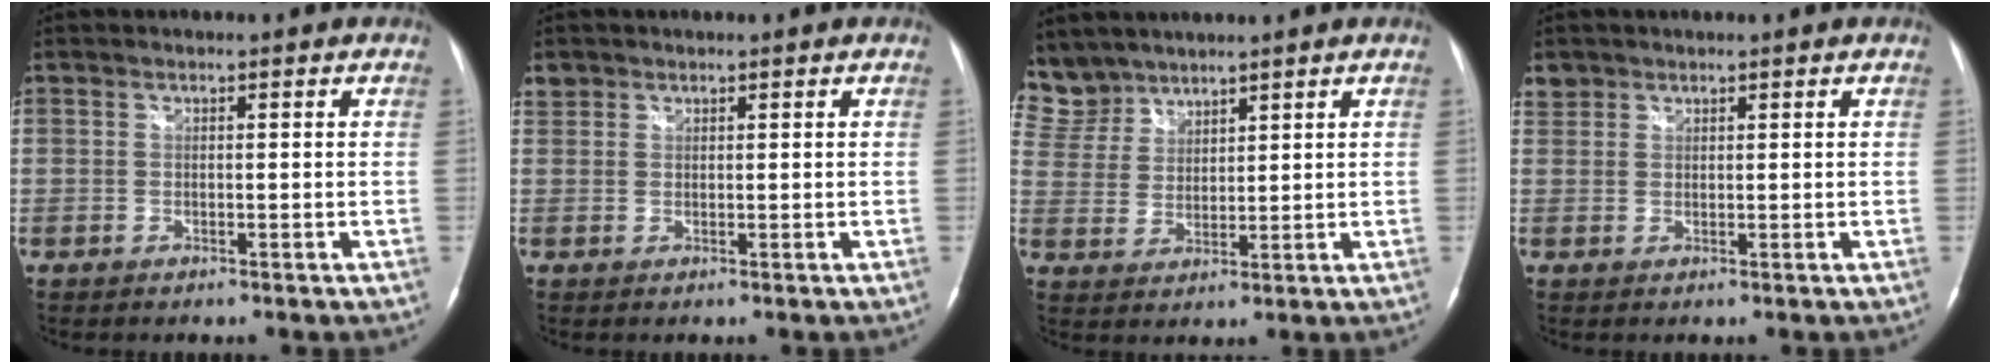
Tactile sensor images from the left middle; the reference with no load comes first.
{"total": 1.6, "force": [1.1, 1.1, -0.1], "torque": [0.006, 0.010, 0.020]}
{"total": 8.0, "force": [7.1, 3.6, -0.1], "torque": [-0.007, 0.012, 0.158]}
{"total": 1.9, "force": [1.5, 1.3, -0.1], "torque": [0.008, 0.010, 0.025]}